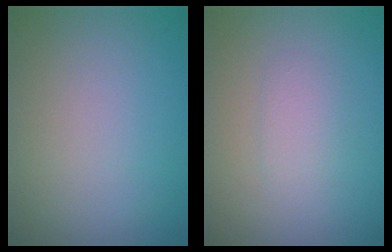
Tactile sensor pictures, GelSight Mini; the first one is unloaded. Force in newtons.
{"total": 1.5, "press": 1.5, "slide": 0.1}